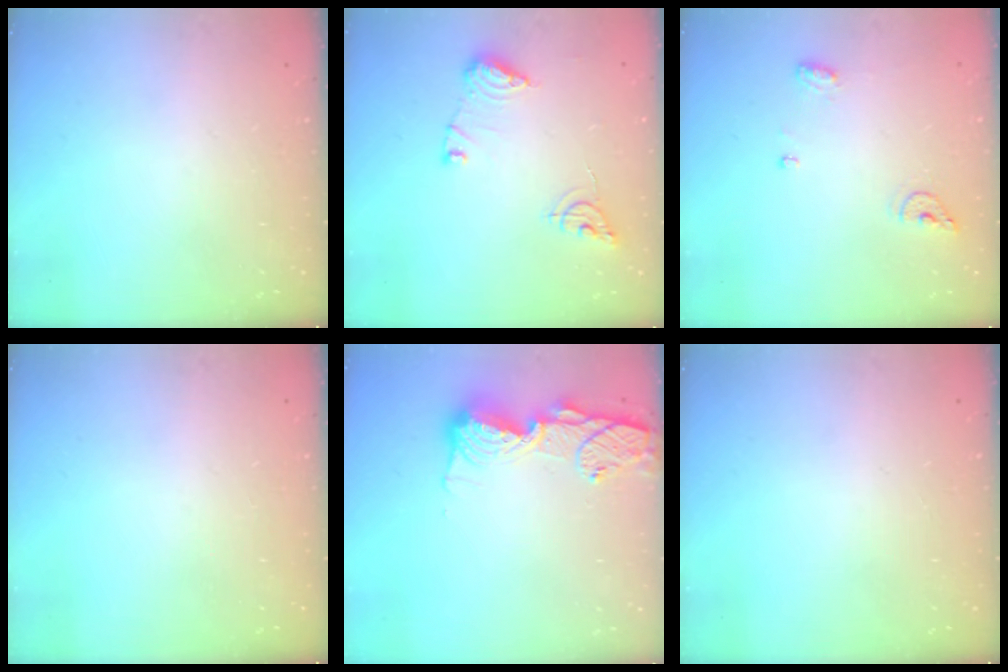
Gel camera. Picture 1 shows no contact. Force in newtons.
{"total": 10.2, "press": 10.2, "slide": 0.6}
{"total": 6.6, "press": 6.5, "slide": 1.0}
{"total": 0.0}
{"total": 14.3, "press": 14.2, "slide": 1.3}
{"total": 0.0}